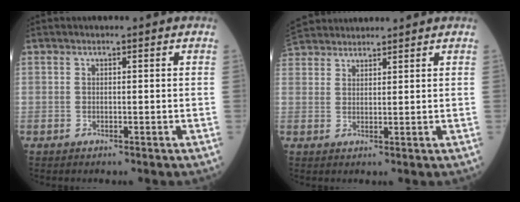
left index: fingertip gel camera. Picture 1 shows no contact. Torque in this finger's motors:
{"motor_torque": [0.74, -1.40, 0.19, 0.06]}